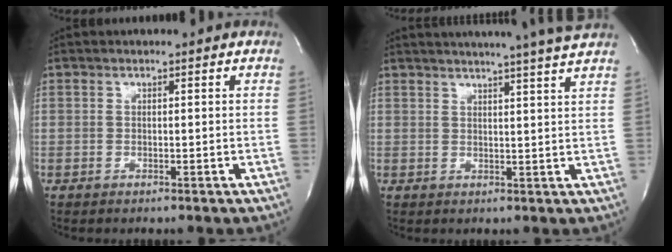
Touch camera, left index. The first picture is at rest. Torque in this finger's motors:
{"motor_torque": [0.04, -0.04, 0.30, 0.09]}